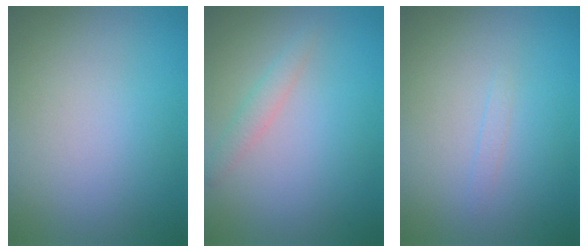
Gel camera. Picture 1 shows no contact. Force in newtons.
{"total": 1.5, "press": 1.5, "slide": 0.2}
{"total": 0.6, "press": 0.6, "slide": 0.1}